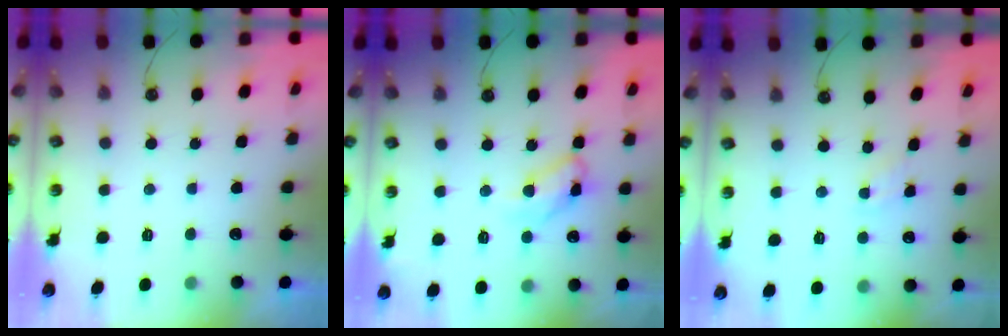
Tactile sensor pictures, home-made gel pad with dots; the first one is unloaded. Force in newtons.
{"total": 11.4, "press": 11.3, "slide": 1.1}
{"total": 3.7, "press": 3.6, "slide": 0.4}